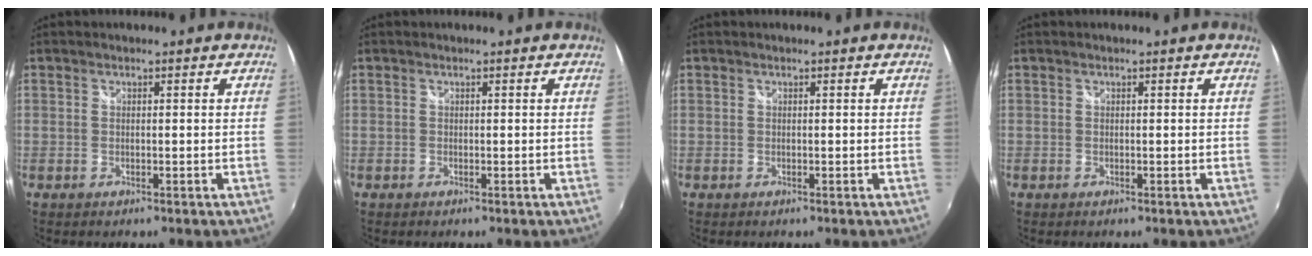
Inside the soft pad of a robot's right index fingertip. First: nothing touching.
{"total": 0.0}
{"total": 0.0}
{"total": 0.0}